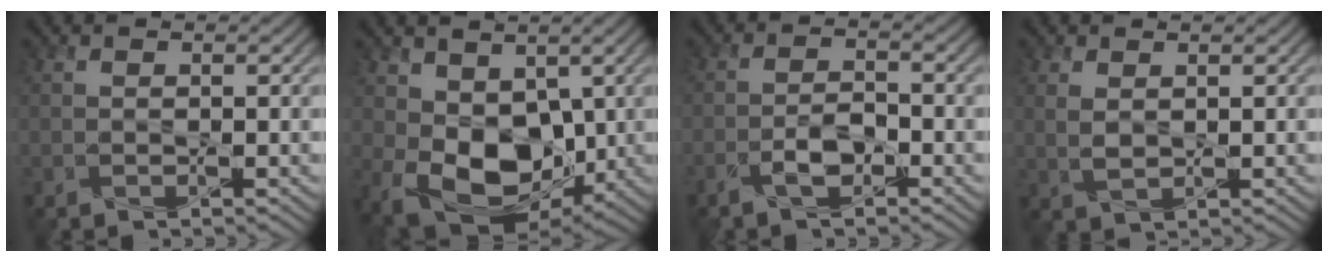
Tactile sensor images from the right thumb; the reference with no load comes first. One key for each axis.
{"total": 10.5, "fx": 0.4, "fy": 7.4, "fz": 7.4, "tx": -0.161, "ty": -0.031, "tz": 0.006}
{"total": 3.8, "fx": -2.2, "fy": 1.5, "fz": 2.7, "tx": -0.056, "ty": 0.004, "tz": -0.047}
{"total": 2.2, "fx": 0.9, "fy": 1.2, "fz": 1.6, "tx": -0.045, "ty": -0.002, "tz": 0.022}